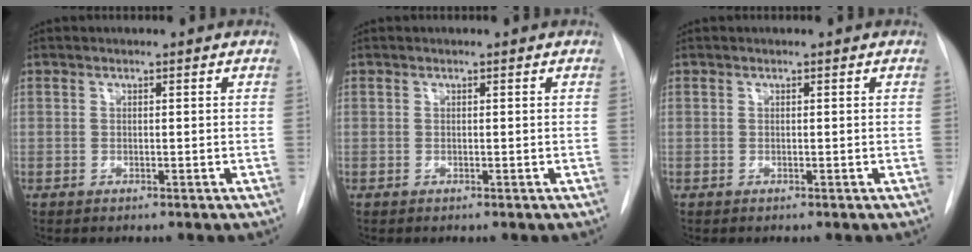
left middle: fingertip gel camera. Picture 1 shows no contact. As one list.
[{"total": 0.0}, {"total": 0.0}]